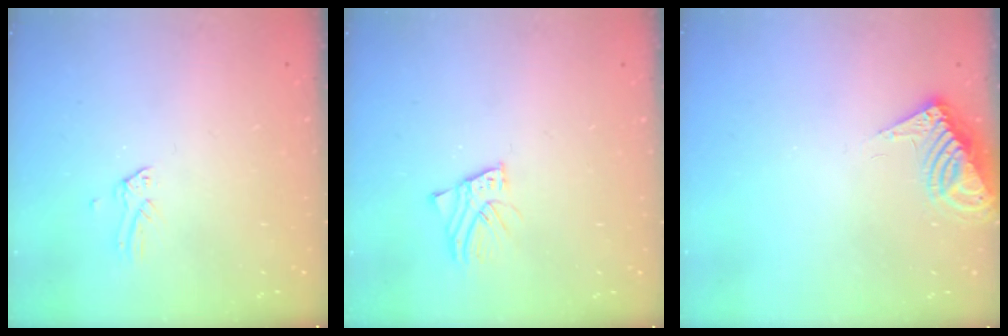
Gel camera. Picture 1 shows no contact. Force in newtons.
{"total": 3.0, "press": 3.0, "slide": 0.2}
{"total": 9.4, "press": 9.4, "slide": 0.7}